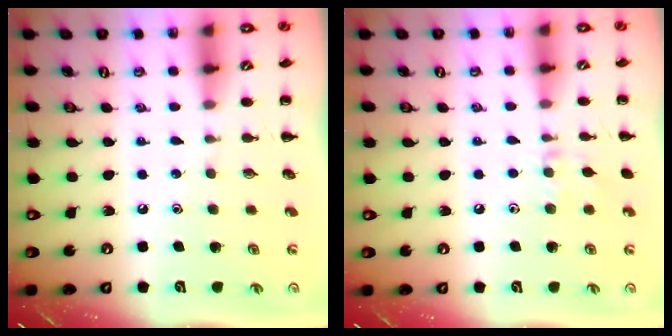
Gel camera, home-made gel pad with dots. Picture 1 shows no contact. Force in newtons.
{"total": 6.9, "press": 6.6, "slide": 1.9}